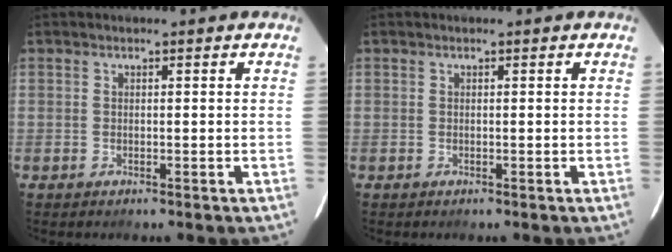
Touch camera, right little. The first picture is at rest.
{"total": 0.0}